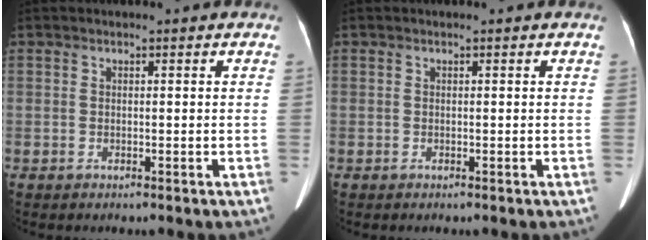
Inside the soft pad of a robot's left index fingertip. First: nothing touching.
{"total": 0.0}